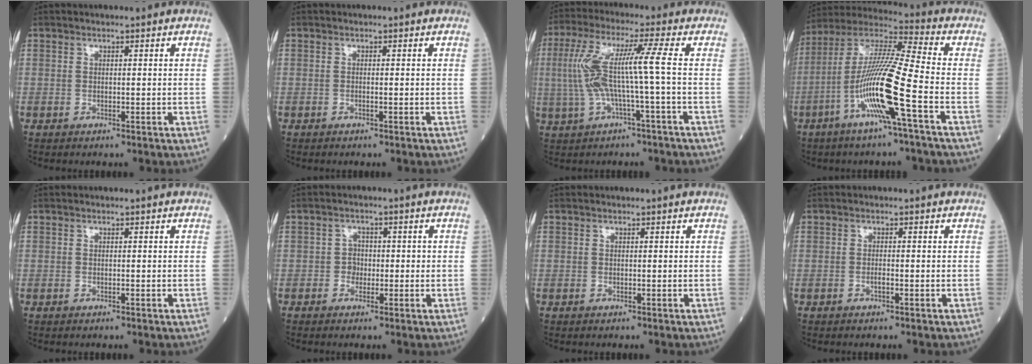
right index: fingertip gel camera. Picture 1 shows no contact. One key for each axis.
{"total": 0.0}
{"total": 9.6, "fx": -0.4, "fy": -0.6, "fz": 9.5, "tx": -0.206, "ty": 0.023, "tz": -0.008}
{"total": 15.3, "fx": -5.3, "fy": -0.6, "fz": 14.4, "tx": -0.290, "ty": -0.002, "tz": -0.109}
{"total": 0.0}
{"total": 2.2, "fx": -0.4, "fy": 1.9, "fz": 0.9, "tx": -0.006, "ty": 0.008, "tz": -0.009}
{"total": 0.0}
{"total": 0.7, "fx": -0.3, "fy": 0.1, "fz": 0.6, "tx": -0.012, "ty": 0.001, "tz": -0.005}